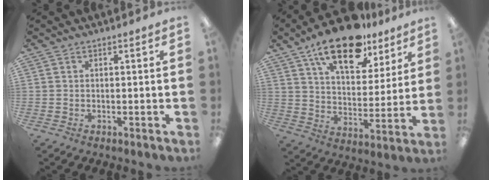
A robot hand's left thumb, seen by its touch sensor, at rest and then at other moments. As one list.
[{"total": 18.9, "force": [13.1, 8.4, 10.7], "torque": [-0.172, -0.065, 0.223]}]